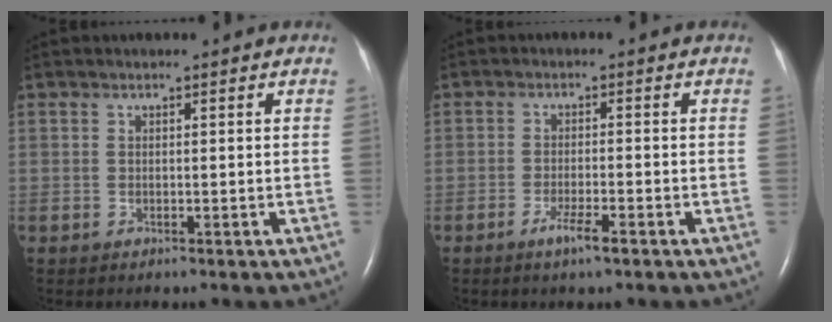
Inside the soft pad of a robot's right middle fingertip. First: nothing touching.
{"total": 3.2, "force": [-2.0, 0.1, 2.4], "torque": [-0.050, -0.005, -0.037]}